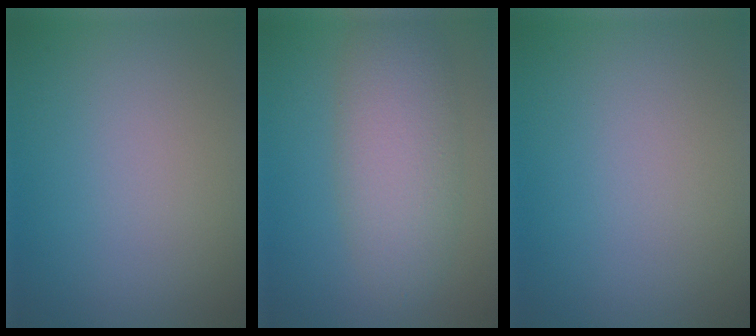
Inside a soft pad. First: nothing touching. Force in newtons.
{"total": 5.6, "press": 5.6, "slide": 0.1}
{"total": 0.0}